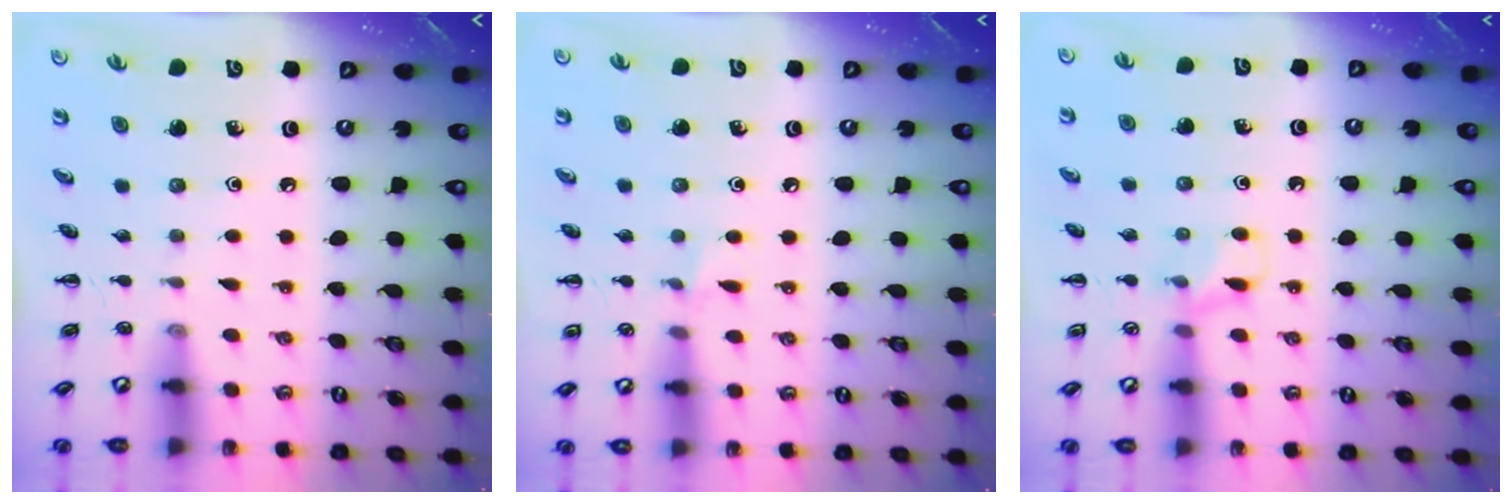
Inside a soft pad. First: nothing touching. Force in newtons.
{"total": 4.2, "press": 4.0, "slide": 1.2}
{"total": 7.8, "press": 7.5, "slide": 2.2}